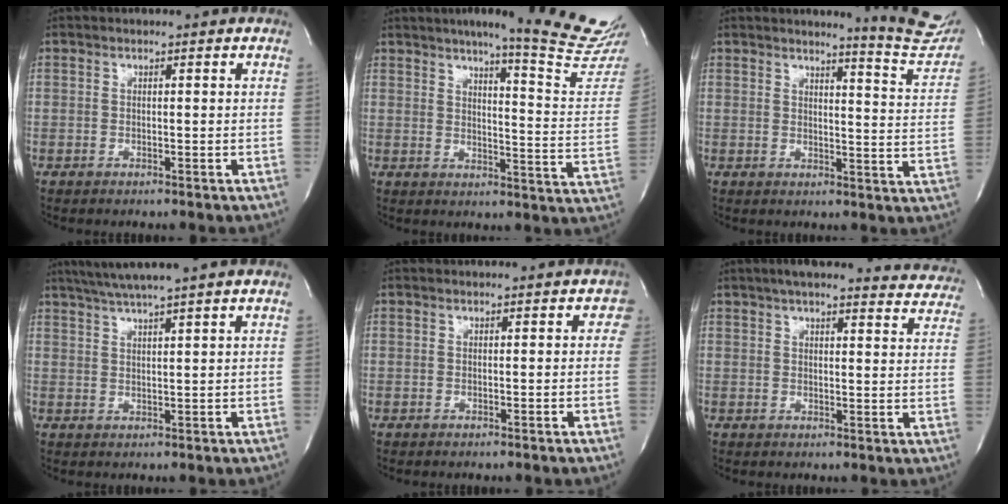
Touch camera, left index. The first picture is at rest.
{"total": 19.9, "force": [17.2, -0.7, 10.1], "torque": [-0.131, -0.093, 0.202]}
{"total": 10.0, "force": [9.7, -0.6, 2.2], "torque": [-0.019, -0.083, 0.097]}
{"total": 6.8, "force": [5.5, -1.4, 3.6], "torque": [-0.061, 0.016, 0.093]}
{"total": 1.2, "force": [0.3, 1.0, 0.5], "torque": [0.015, 0.009, -0.002]}
{"total": 18.4, "force": [17.0, 3.1, 6.3], "torque": [-0.074, -0.019, 0.191]}